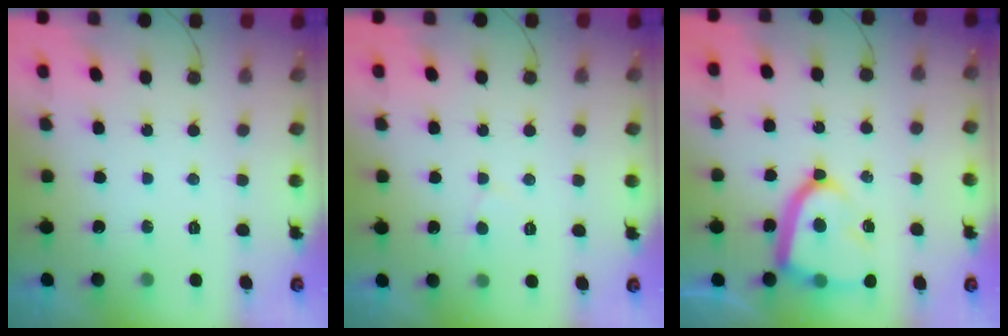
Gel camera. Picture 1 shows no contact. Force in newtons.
{"total": 4.1, "press": 4.1, "slide": 0.5}
{"total": 15.2, "press": 15.1, "slide": 1.6}